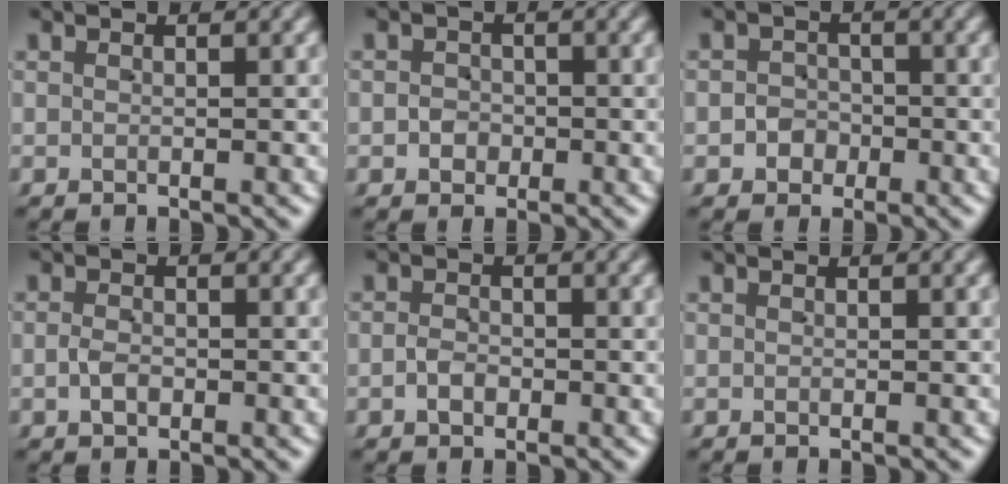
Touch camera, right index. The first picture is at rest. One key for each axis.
{"total": 1.9, "fx": -0.7, "fy": 1.7, "fz": 0.2, "tx": 0.003, "ty": -0.004, "tz": -0.006}
{"total": 3.0, "fx": -1.3, "fy": 2.7, "fz": 0.4, "tx": -0.002, "ty": -0.009, "tz": -0.016}
{"total": 1.4, "fx": -0.6, "fy": 1.0, "fz": 0.8, "tx": -0.018, "ty": 0.001, "tz": -0.010}
{"total": 1.4, "fx": -0.8, "fy": 1.0, "fz": 0.5, "tx": -0.009, "ty": 0.002, "tz": -0.015}
{"total": 0.0}